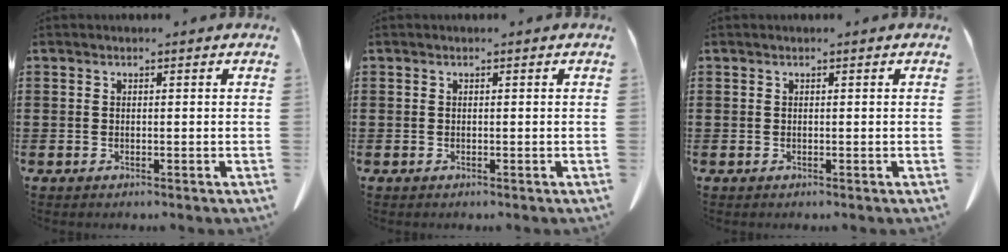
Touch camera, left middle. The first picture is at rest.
{"total": 0.0}
{"total": 0.0}